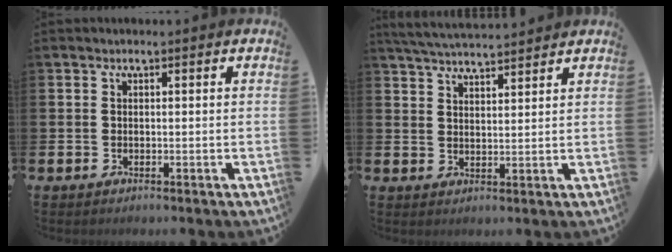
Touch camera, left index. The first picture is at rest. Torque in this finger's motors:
{"motor_torque": [0.22, -0.27, 0.09, 0.05]}